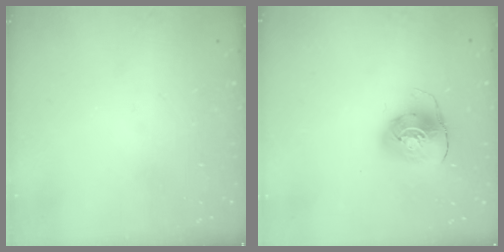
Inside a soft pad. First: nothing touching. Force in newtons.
{"total": 7.9, "press": 7.9, "slide": 0.7}